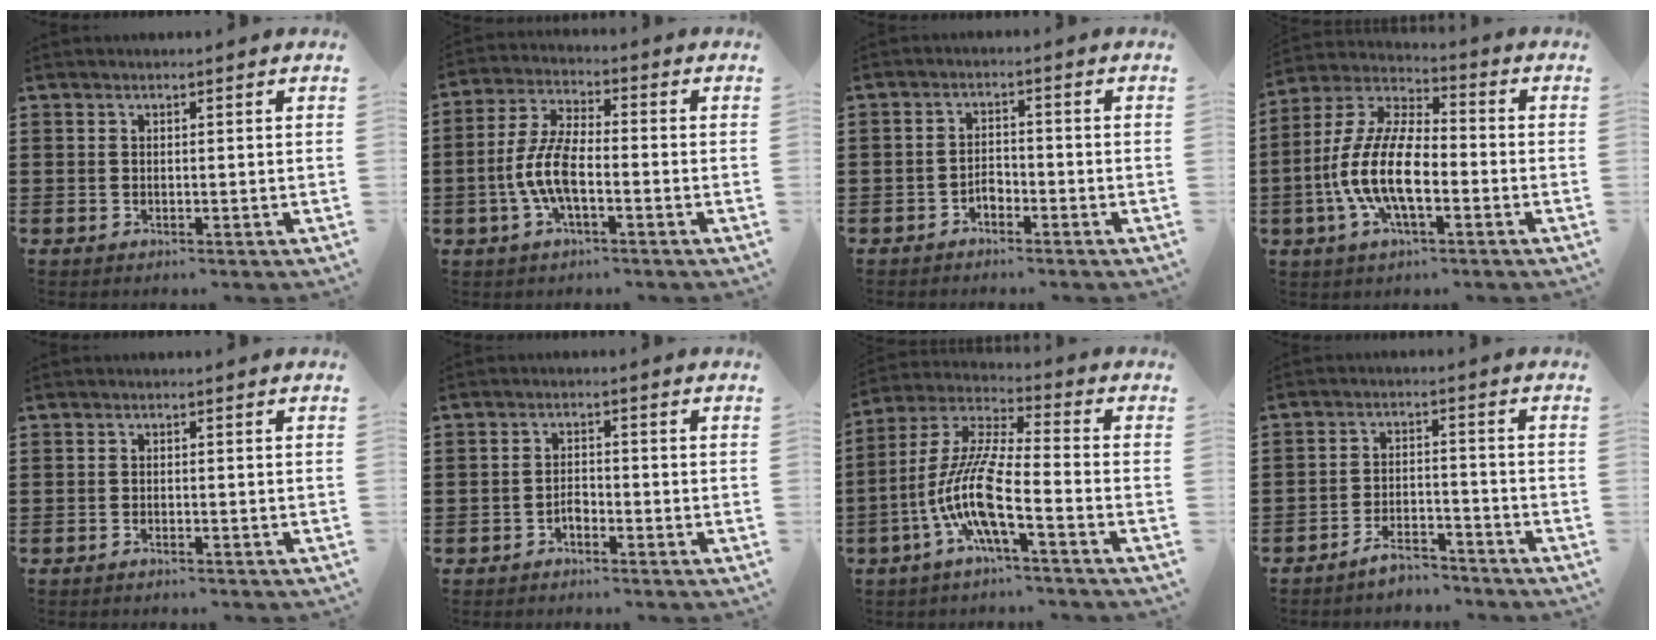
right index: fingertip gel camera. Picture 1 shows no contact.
{"total": 7.6, "force": [-2.0, 2.9, 6.7], "torque": [-0.162, -0.009, -0.047]}
{"total": 2.1, "force": [-1.6, 1.1, 0.8], "torque": [-0.019, 0.004, -0.034]}
{"total": 12.3, "force": [-3.4, 5.1, 10.6], "torque": [-0.252, -0.006, -0.071]}
{"total": 0.9, "force": [-0.9, 0.1, 0.2], "torque": [-0.006, -0.001, -0.017]}
{"total": 1.9, "force": [-1.3, 1.0, 0.9], "torque": [-0.021, 0.003, -0.027]}
{"total": 11.0, "force": [-5.1, 1.6, 9.7], "torque": [-0.232, -0.023, -0.110]}
{"total": 4.7, "force": [-4.5, 0.8, 1.0], "torque": [-0.017, 0.014, -0.089]}